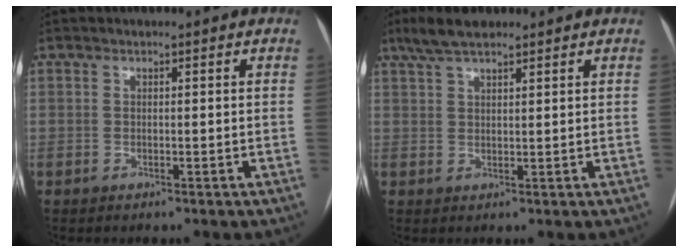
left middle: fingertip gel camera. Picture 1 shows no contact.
{"total": 5.6, "force": [4.2, 1.5, 3.3], "torque": [-0.071, 0.020, 0.079]}